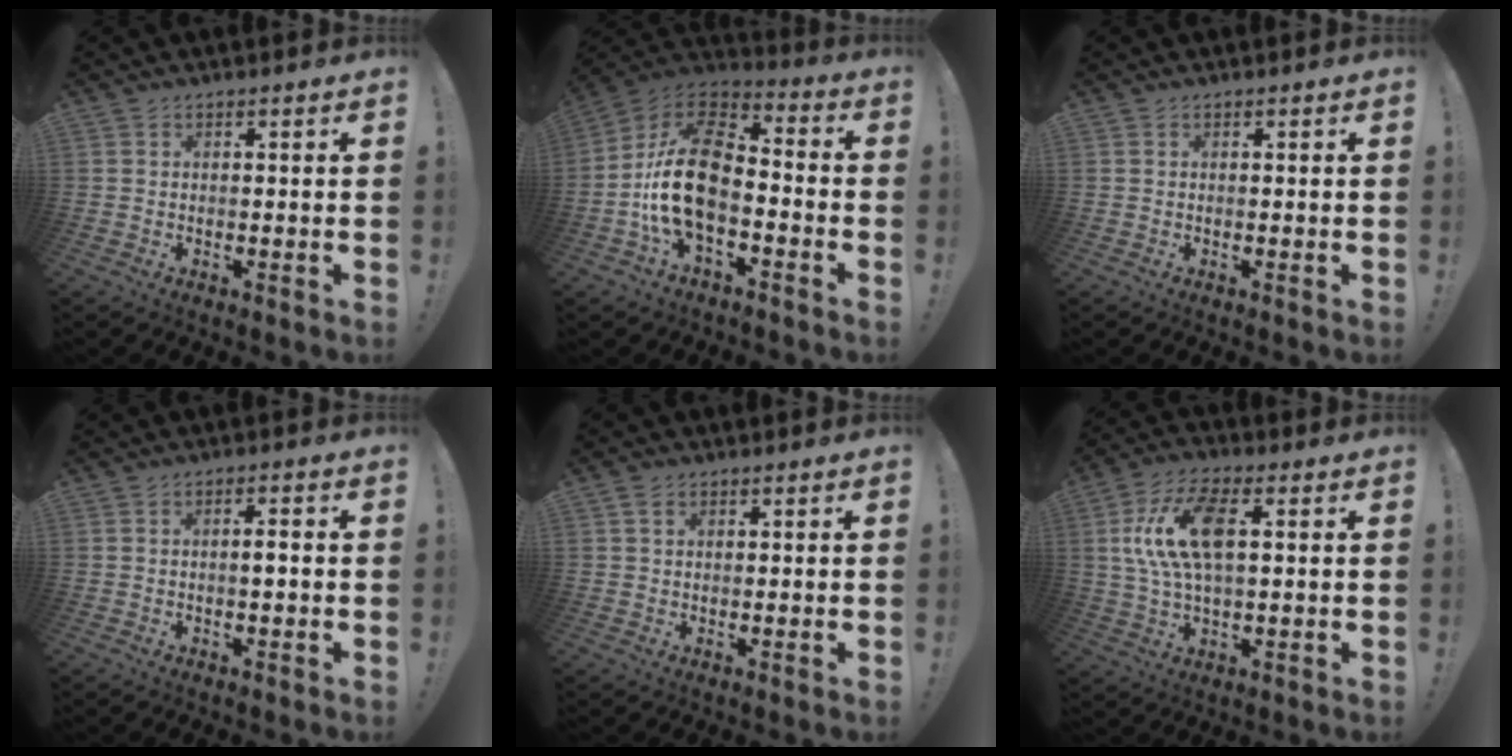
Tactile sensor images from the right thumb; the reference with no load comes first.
{"total": 19.2, "force": [-4.6, 11.5, 14.6], "torque": [-0.265, 0.033, -0.073]}
{"total": 0.0}
{"total": 2.3, "force": [-0.5, 0.3, 2.3], "torque": [-0.033, 0.002, -0.013]}
{"total": 1.5, "force": [0.8, 1.0, 0.8], "torque": [-0.016, 0.002, 0.015]}
{"total": 15.3, "force": [3.0, 7.5, 13.0], "torque": [-0.246, 0.004, 0.055]}